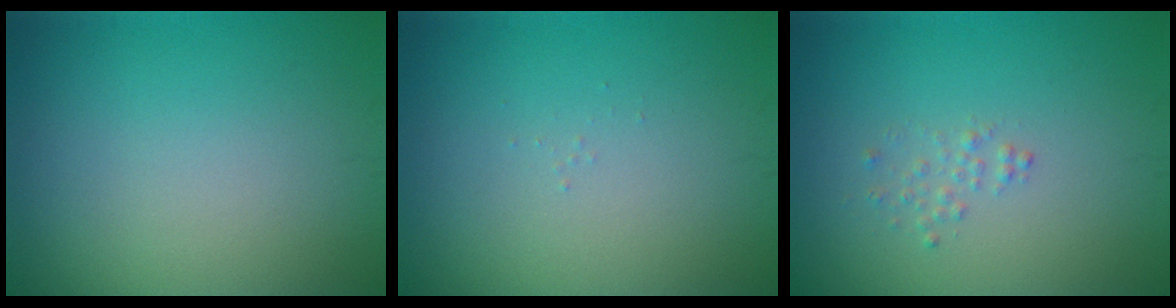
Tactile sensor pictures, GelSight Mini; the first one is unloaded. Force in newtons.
{"total": 0.0}
{"total": 0.9, "press": 0.9, "slide": 0.0}